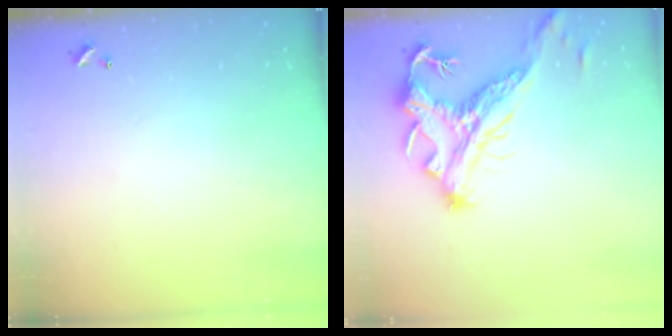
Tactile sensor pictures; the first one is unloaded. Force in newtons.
{"total": 5.9, "press": 5.6, "slide": 1.8}